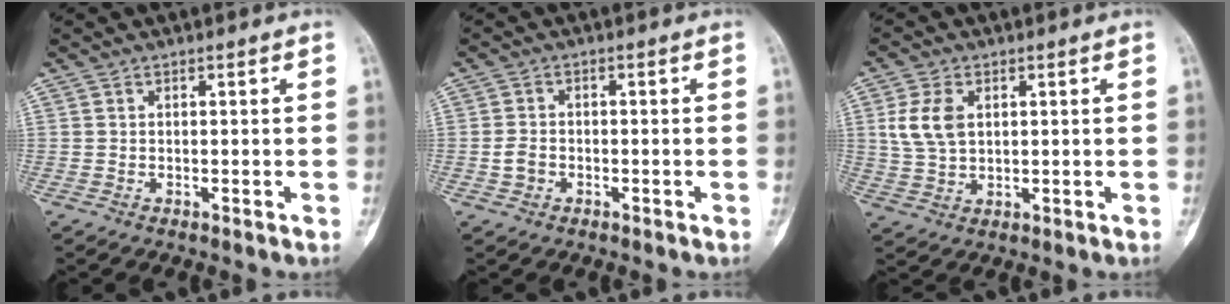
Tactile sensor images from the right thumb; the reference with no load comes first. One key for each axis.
{"total": 2.6, "fx": -0.9, "fy": 2.1, "fz": 1.4, "tx": -0.021, "ty": 0.011, "tz": -0.016}
{"total": 7.1, "fx": 1.8, "fy": 4.5, "fz": 5.2, "tx": -0.102, "ty": -0.001, "tz": 0.042}